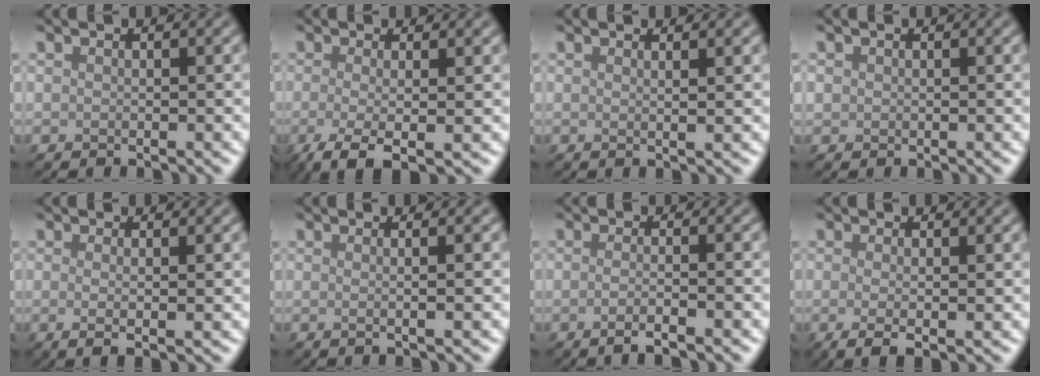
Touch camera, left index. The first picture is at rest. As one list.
[{"total": 4.1, "force": [-1.2, 1.2, 3.7], "torque": [-0.069, -0.008, -0.029]}, {"total": 1.7, "force": [0.7, 0.6, 1.4], "torque": [-0.018, 0.001, -0.001]}, {"total": 0.6, "force": [0.2, 0.5, 0.1], "torque": [0.004, 0.000, 0.003]}, {"total": 2.4, "force": [0.0, 0.6, 2.3], "torque": [-0.035, -0.005, -0.002]}, {"total": 2.9, "force": [0.4, 1.1, 2.6], "torque": [-0.024, 0.006, -0.023]}, {"total": 2.6, "force": [-1.0, 0.8, 2.3], "torque": [-0.022, -0.004, -0.025]}, {"total": 2.4, "force": [-0.2, 0.5, 2.3], "torque": [-0.040, -0.007, -0.003]}]